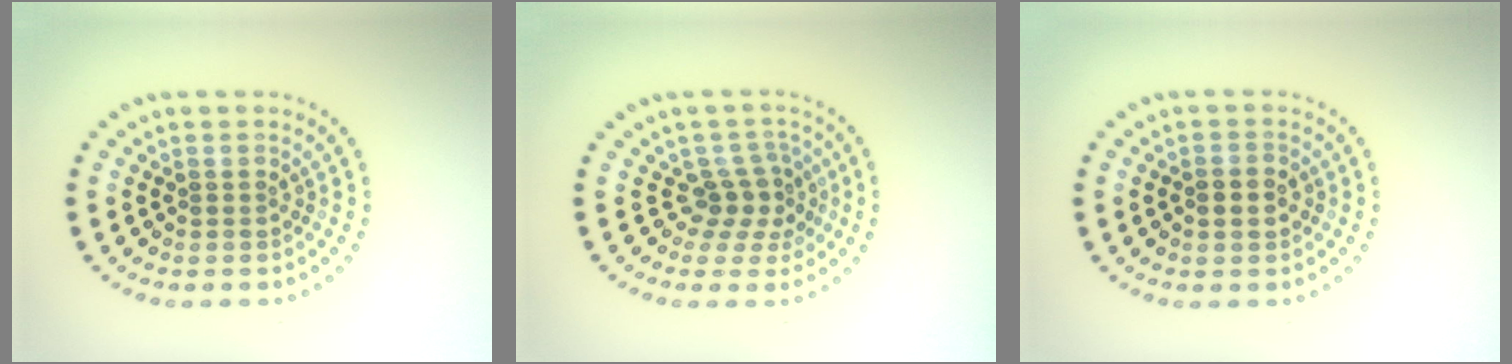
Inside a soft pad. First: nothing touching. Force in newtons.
{"total": 2.6, "press": 1.9, "slide": 1.7}
{"total": 1.7, "press": 1.7, "slide": 0.3}